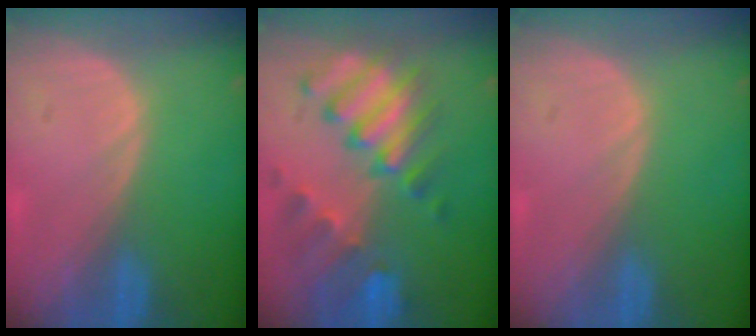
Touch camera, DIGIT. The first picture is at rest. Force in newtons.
{"total": 10.1, "press": 8.9, "slide": 4.8}
{"total": 0.0}